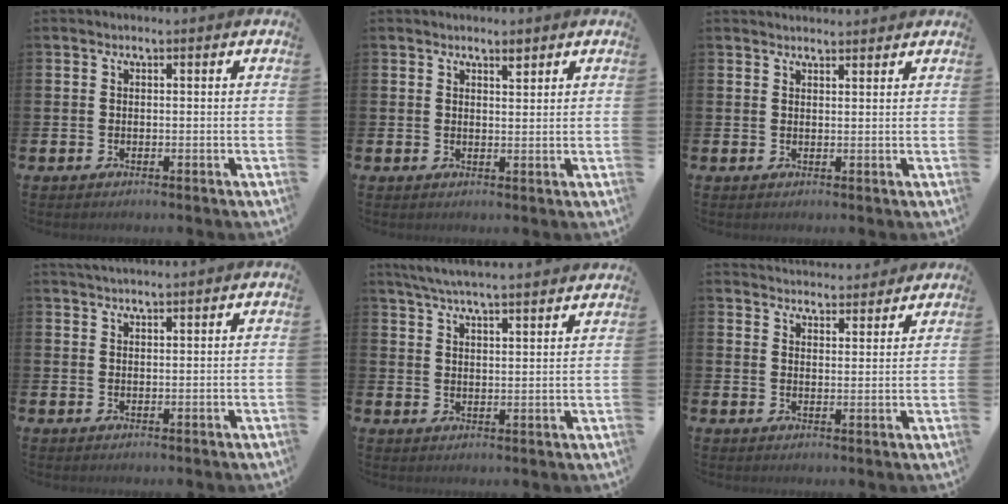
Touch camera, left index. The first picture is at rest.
{"total": 2.1, "force": [2.0, 0.5, 0.6], "torque": [0.004, -0.013, 0.032]}
{"total": 1.8, "force": [1.7, 0.3, 0.0], "torque": [0.006, -0.009, 0.030]}
{"total": 2.1, "force": [2.1, -0.1, 0.3], "torque": [-0.007, -0.007, 0.038]}
{"total": 5.8, "force": [5.7, -0.2, 1.4], "torque": [-0.049, -0.029, 0.102]}
{"total": 4.2, "force": [4.2, 0.6, -0.3], "torque": [0.002, -0.030, 0.073]}